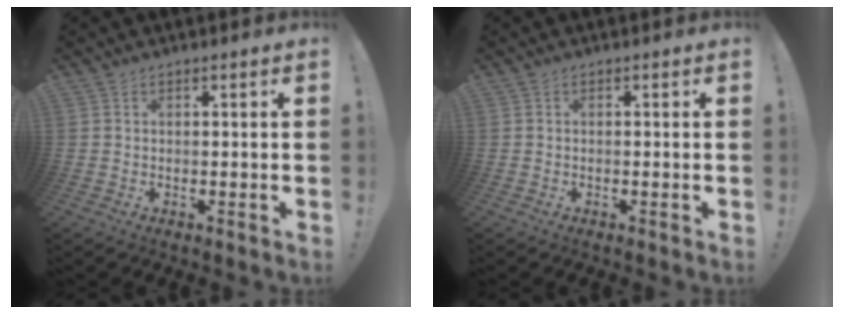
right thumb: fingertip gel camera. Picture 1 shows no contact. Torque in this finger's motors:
{"motor_torque": [-0.04, -0.01, -0.03, 0.01, -0.05]}